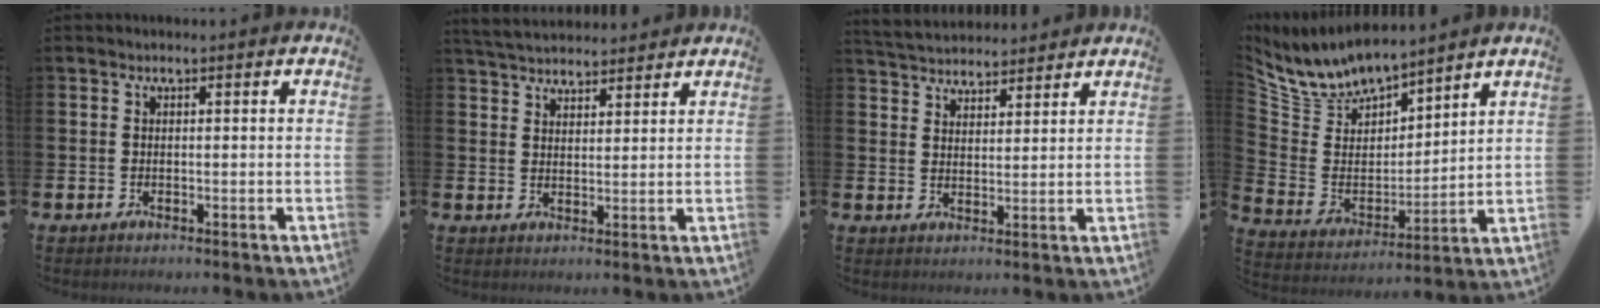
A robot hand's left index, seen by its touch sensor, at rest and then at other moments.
{"total": 4.5, "force": [4.4, 0.9, 0.3], "torque": [-0.021, -0.018, 0.081]}
{"total": 4.5, "force": [4.4, 0.9, -0.3], "torque": [-0.011, -0.023, 0.080]}
{"total": 8.6, "force": [8.3, 2.0, 1.1], "torque": [-0.071, -0.061, 0.150]}